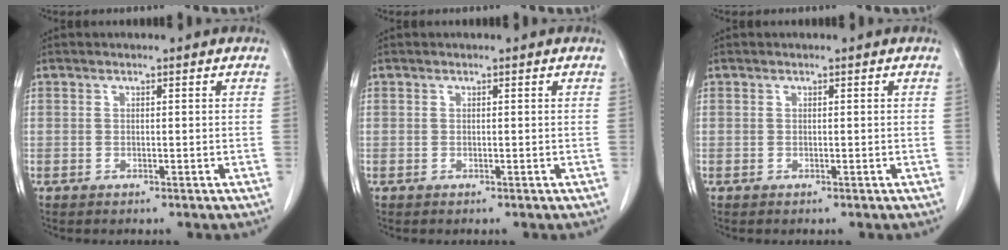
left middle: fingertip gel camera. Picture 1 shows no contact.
{"total": 0.0}
{"total": 0.0}